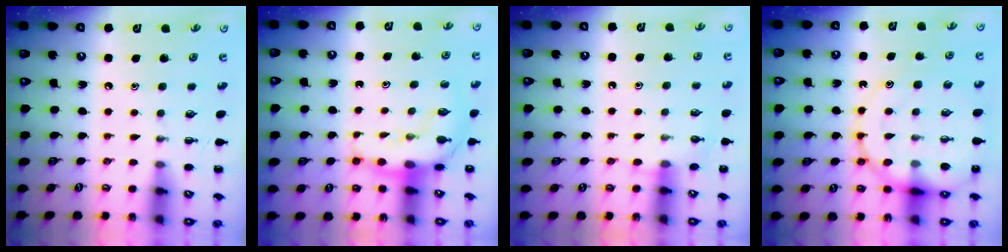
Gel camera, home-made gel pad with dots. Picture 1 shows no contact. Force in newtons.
{"total": 9.5, "press": 9.4, "slide": 1.6}
{"total": 6.7, "press": 6.5, "slide": 1.3}
{"total": 19.3, "press": 18.8, "slide": 4.3}